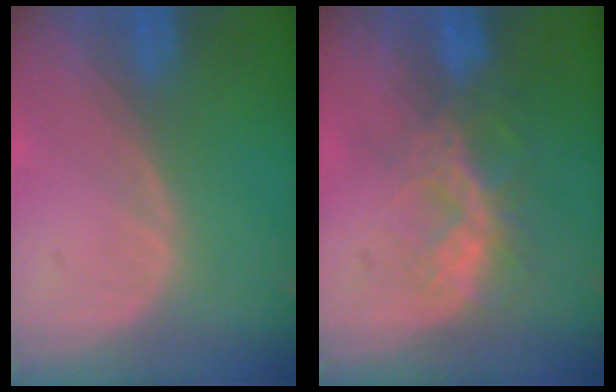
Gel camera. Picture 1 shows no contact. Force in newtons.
{"total": 6.6, "press": 5.9, "slide": 3.1}